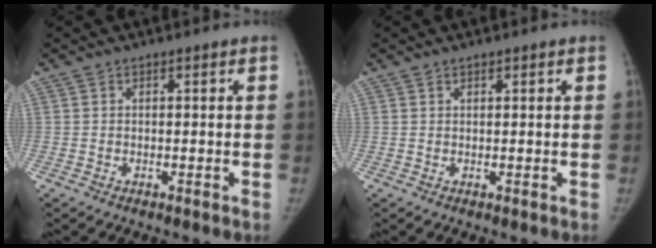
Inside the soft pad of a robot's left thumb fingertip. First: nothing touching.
{"total": 0.5, "force": [0.5, 0.2, 0.1], "torque": [-0.002, -0.003, 0.008]}